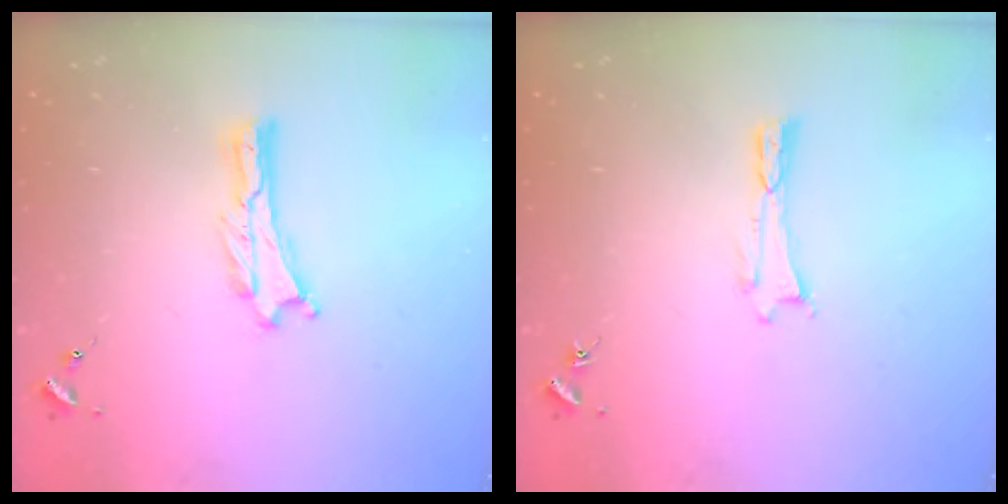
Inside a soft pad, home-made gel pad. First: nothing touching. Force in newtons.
{"total": 0.0}